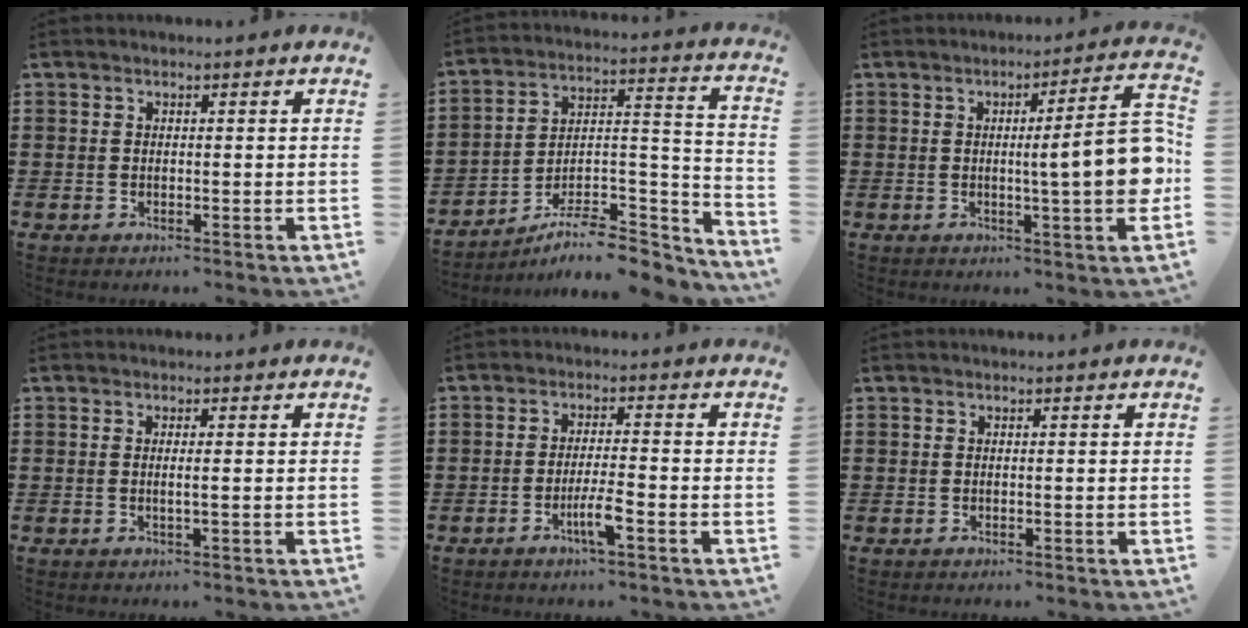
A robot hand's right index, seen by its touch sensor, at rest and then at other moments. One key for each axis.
{"total": 8.7, "fx": -7.4, "fy": 2.1, "fz": 4.1, "tx": -0.059, "ty": 0.011, "tz": -0.141}
{"total": 11.7, "fx": -0.4, "fy": 0.9, "fz": 11.7, "tx": -0.169, "ty": -0.019, "tz": -0.013}
{"total": 1.1, "fx": 0.0, "fy": -0.2, "fz": 1.1, "tx": -0.020, "ty": -0.005, "tz": -0.002}
{"total": 4.2, "fx": -2.2, "fy": 0.2, "fz": 3.5, "tx": -0.066, "ty": -0.006, "tz": -0.040}
{"total": 0.0}